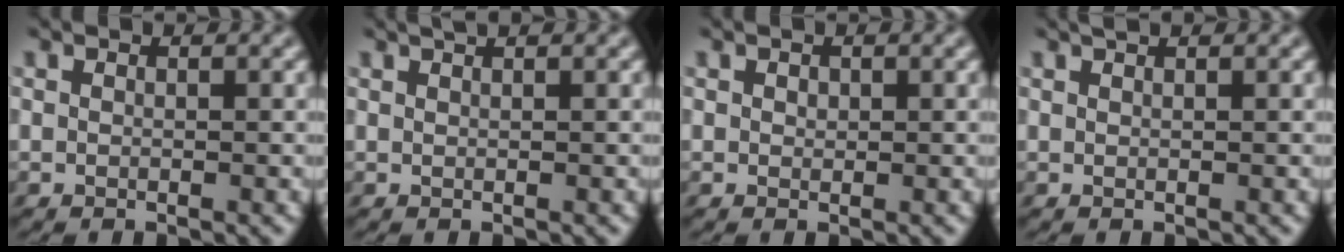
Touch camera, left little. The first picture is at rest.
{"total": 1.6, "force": [1.3, 0.4, 0.9], "torque": [-0.004, 0.012, 0.010]}
{"total": 0.8, "force": [0.0, 0.6, 0.4], "torque": [-0.010, 0.000, 0.002]}
{"total": 1.1, "force": [0.9, 0.1, 0.5], "torque": [0.000, 0.005, 0.012]}